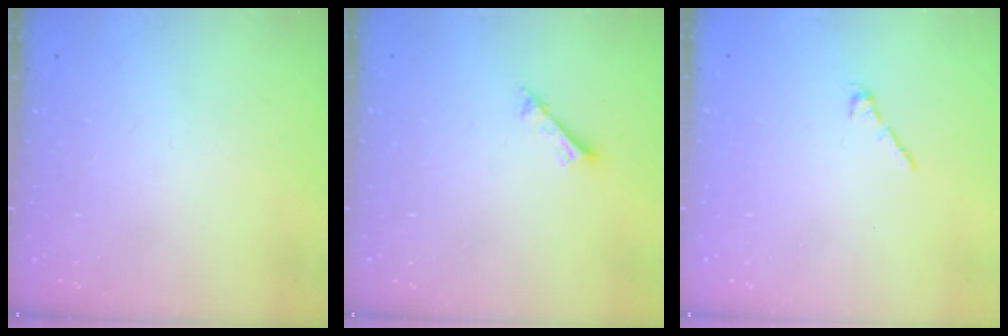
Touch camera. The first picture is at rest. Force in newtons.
{"total": 2.2, "press": 2.1, "slide": 0.4}
{"total": 2.5, "press": 2.4, "slide": 0.7}